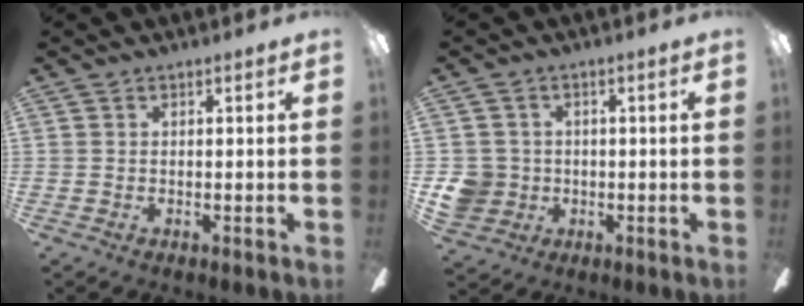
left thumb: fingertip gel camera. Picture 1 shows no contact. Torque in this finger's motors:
{"motor_torque": [-0.06, 0.07, 0.02, -0.01, 0.00]}